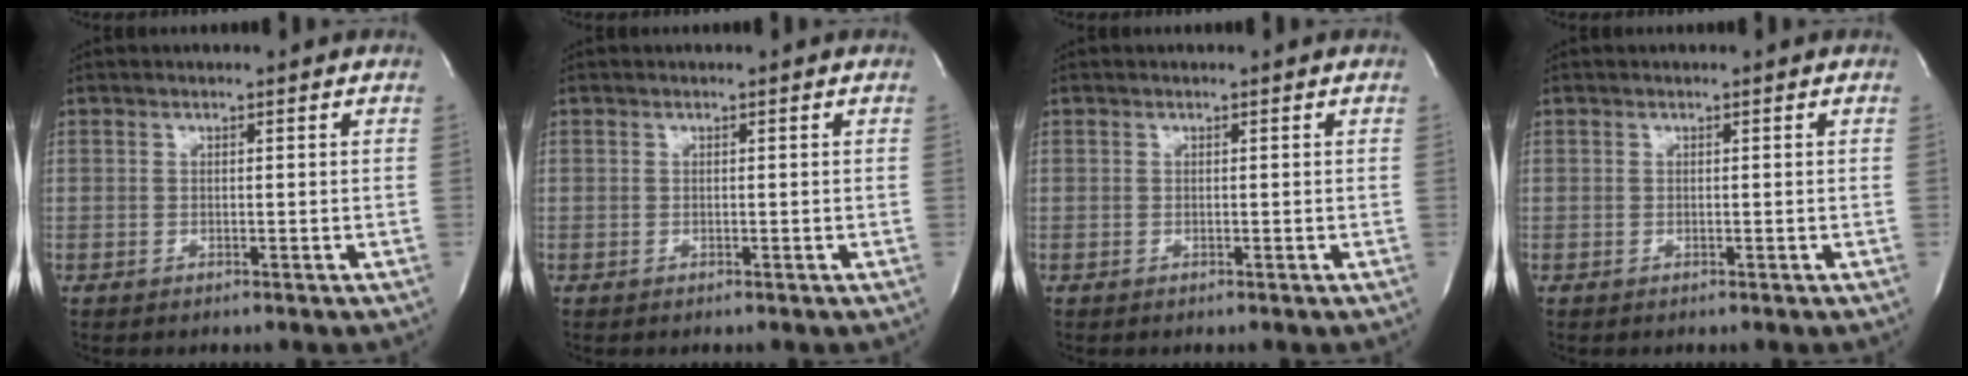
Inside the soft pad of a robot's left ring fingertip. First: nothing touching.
{"total": 0.0}
{"total": 0.0}
{"total": 0.0}